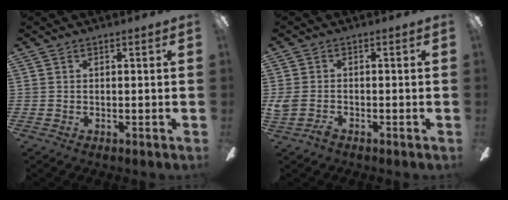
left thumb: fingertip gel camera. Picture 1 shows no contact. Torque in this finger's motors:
{"motor_torque": [0.03, 0.03, 0.22, -0.22, 0.00]}